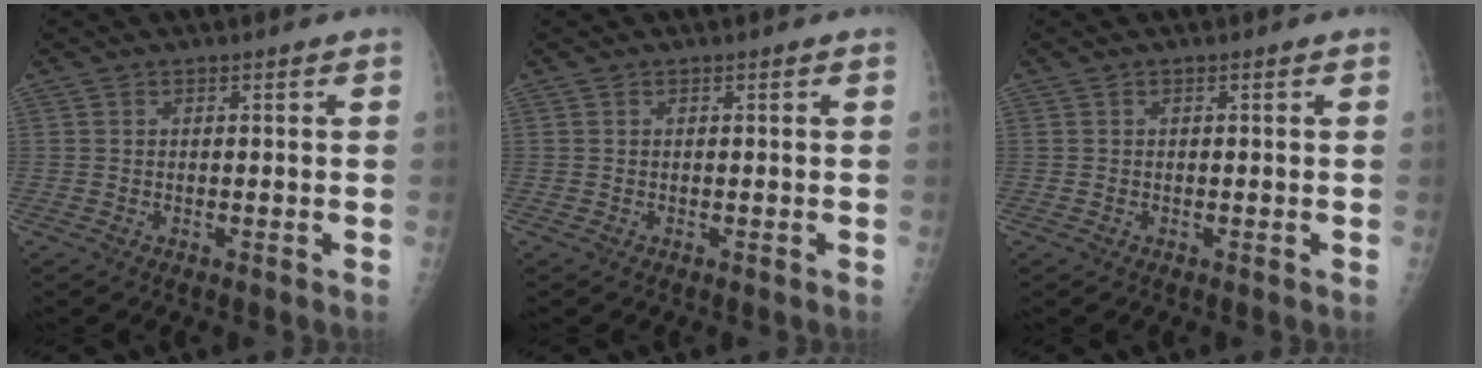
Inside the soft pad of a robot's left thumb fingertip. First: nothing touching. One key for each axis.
{"total": 0.0}
{"total": 0.0}